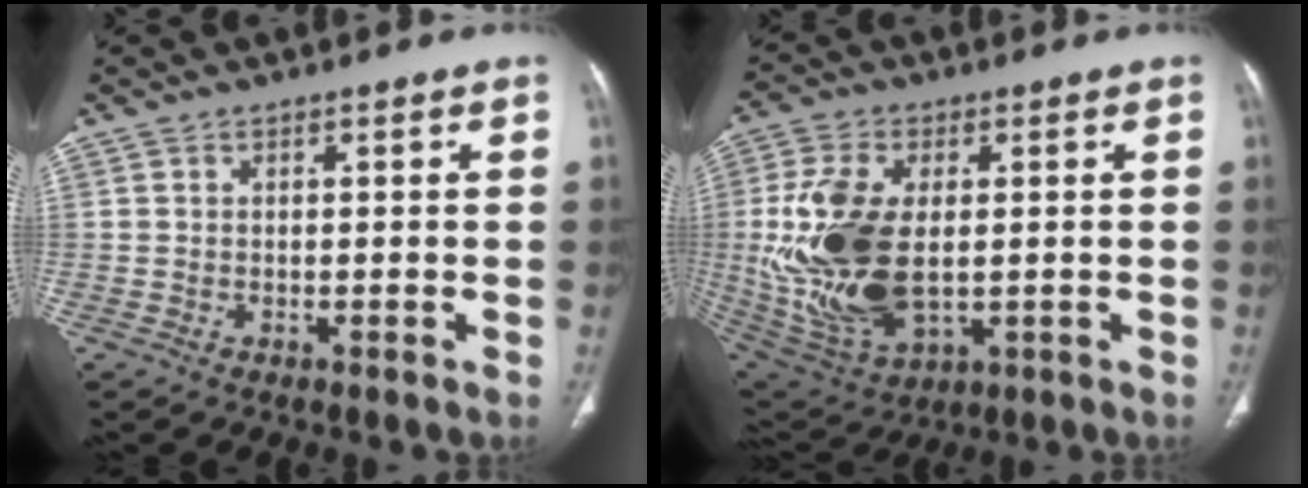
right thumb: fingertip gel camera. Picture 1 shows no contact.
{"total": 19.2, "force": [0.2, 10.8, 15.9], "torque": [-0.332, -0.012, 0.021]}